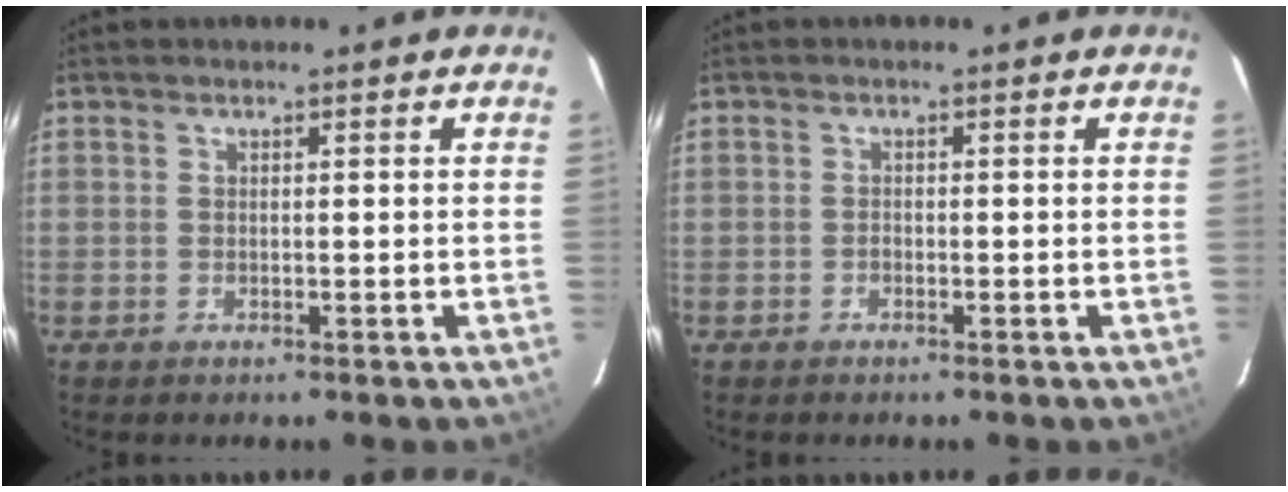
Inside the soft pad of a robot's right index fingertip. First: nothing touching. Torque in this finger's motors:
{"motor_torque": [0.10, 0.05, -0.03, -0.02]}